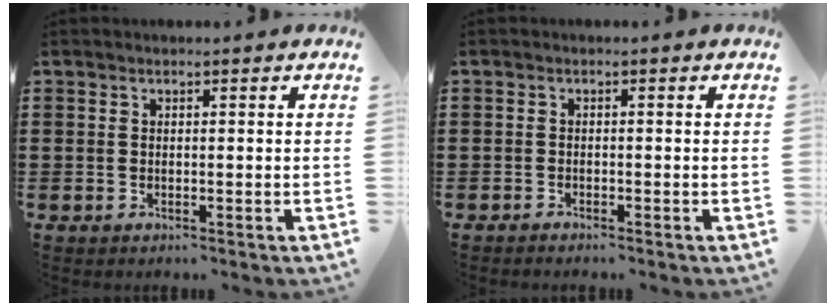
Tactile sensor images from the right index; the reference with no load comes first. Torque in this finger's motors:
{"motor_torque": [0.28, -0.14, 0.01, -0.03]}